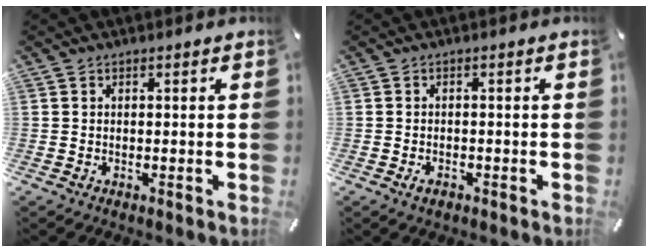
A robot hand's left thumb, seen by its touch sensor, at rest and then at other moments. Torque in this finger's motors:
{"motor_torque": [0.26, 0.25, -0.03, 0.04, -0.01]}